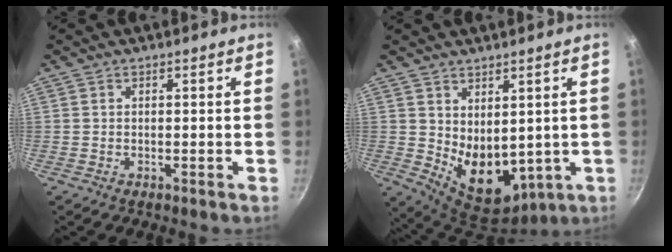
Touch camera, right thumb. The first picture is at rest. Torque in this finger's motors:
{"motor_torque": [-0.32, 1.08, 1.16, 0.22, 0.11]}